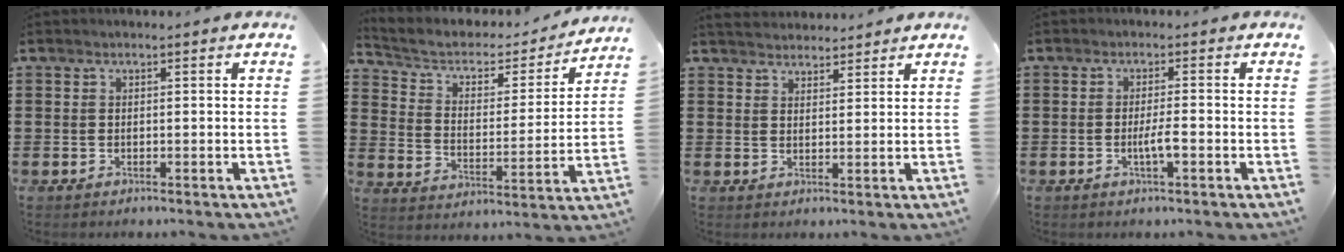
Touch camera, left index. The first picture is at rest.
{"total": 4.2, "force": [3.1, 2.3, 1.6], "torque": [-0.053, -0.018, 0.044]}
{"total": 3.0, "force": [2.9, 0.7, -0.2], "torque": [-0.005, -0.003, 0.055]}
{"total": 3.0, "force": [-0.8, 0.5, 2.8], "torque": [-0.050, 0.003, -0.015]}